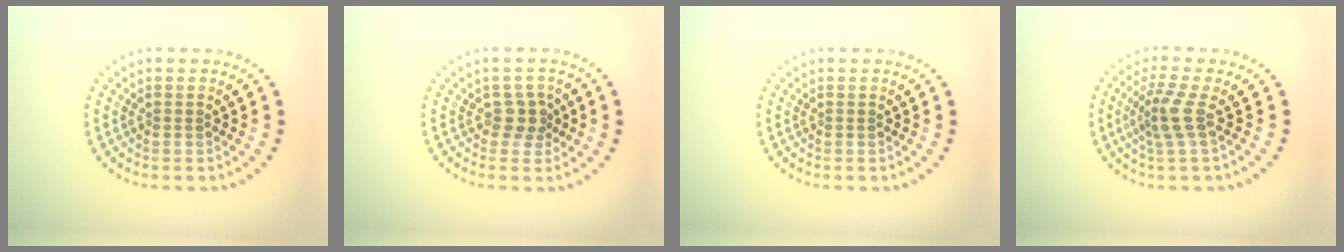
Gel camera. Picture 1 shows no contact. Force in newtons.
{"total": 1.8, "press": 1.6, "slide": 0.8}
{"total": 0.0}
{"total": 2.8, "press": 2.1, "slide": 1.8}